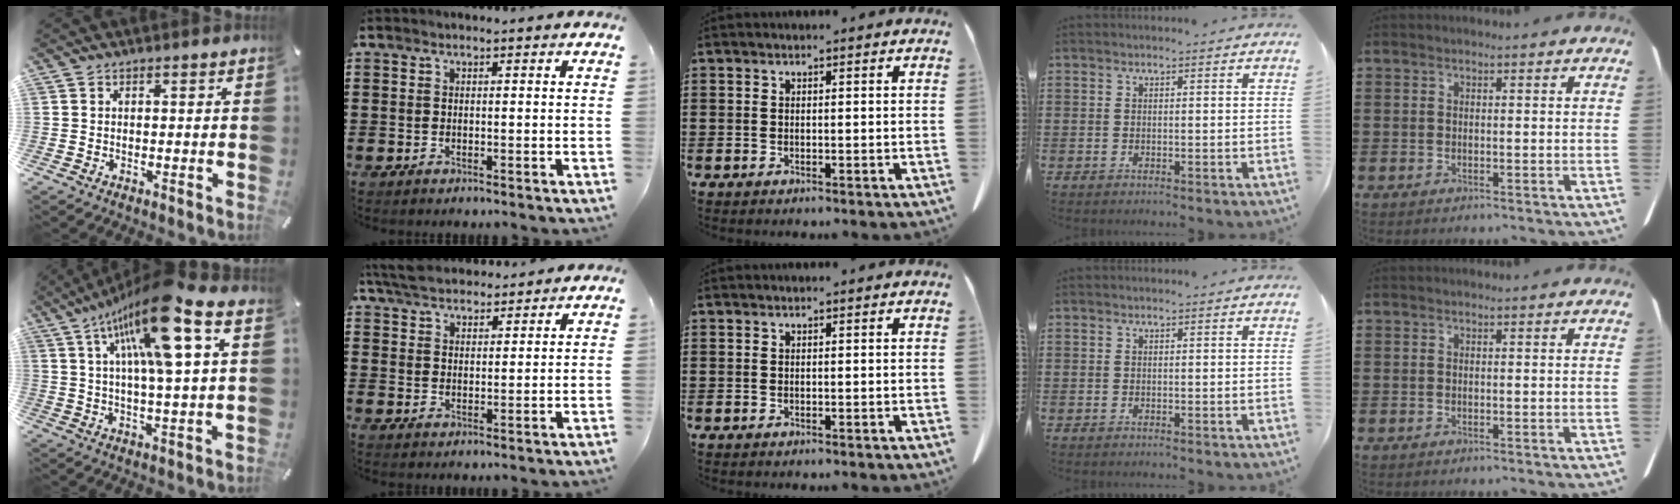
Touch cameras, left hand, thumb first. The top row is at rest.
{"thumb": {"total": 17.4, "force": [7.8, 3.3, 15.2], "torque": [-0.292, -0.031, 0.115]}, "index": {"total": 5.3, "force": [4.9, 1.4, 1.4], "torque": [-0.044, -0.007, 0.093]}}